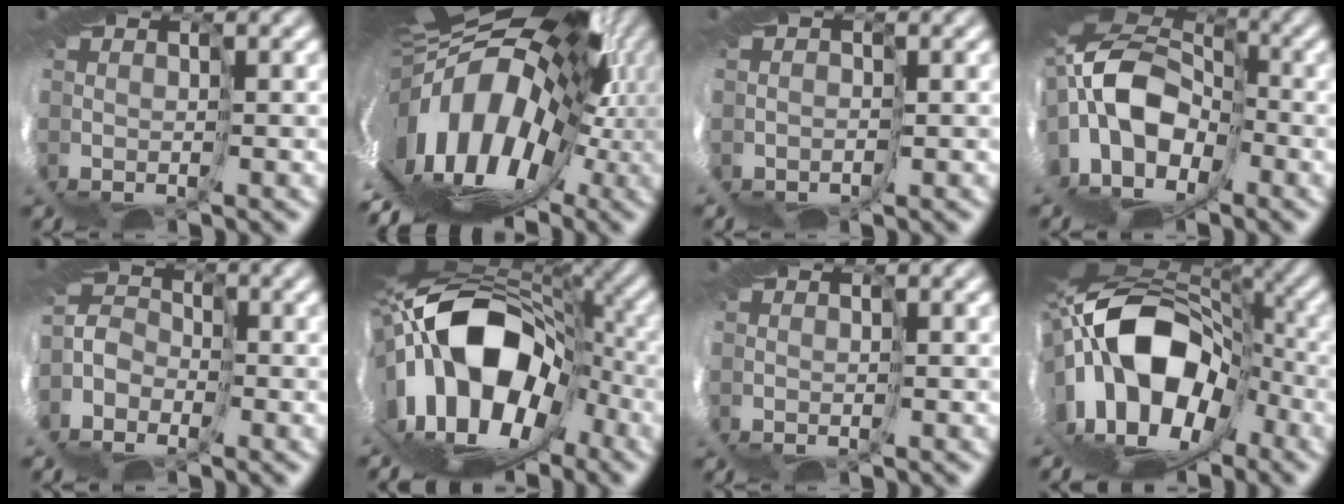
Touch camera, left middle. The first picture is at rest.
{"total": 14.4, "force": [2.3, 6.9, 12.4], "torque": [-0.169, -0.011, 0.020]}
{"total": 0.8, "force": [-0.7, 0.2, -0.2], "torque": [0.022, 0.001, -0.009]}
{"total": 9.4, "force": [1.8, 5.9, 7.1], "torque": [-0.136, 0.007, 0.029]}
{"total": 1.1, "force": [-0.4, 1.0, -0.1], "torque": [-0.004, 0.012, -0.024]}
{"total": 13.8, "force": [1.6, 7.3, 11.6], "torque": [-0.172, 0.010, 0.021]}
{"total": 0.0}
{"total": 12.6, "force": [0.8, 7.1, 10.4], "torque": [-0.149, 0.017, 0.009]}